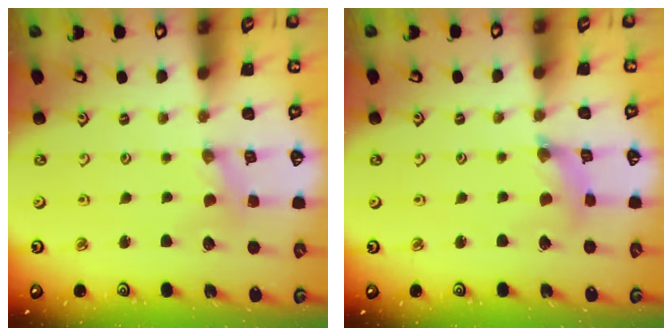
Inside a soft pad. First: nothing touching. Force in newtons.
{"total": 2.5, "press": 2.5, "slide": 0.2}